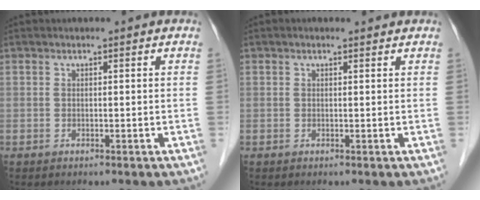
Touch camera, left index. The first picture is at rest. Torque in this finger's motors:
{"motor_torque": [0.38, -0.18, 0.08, -0.01]}